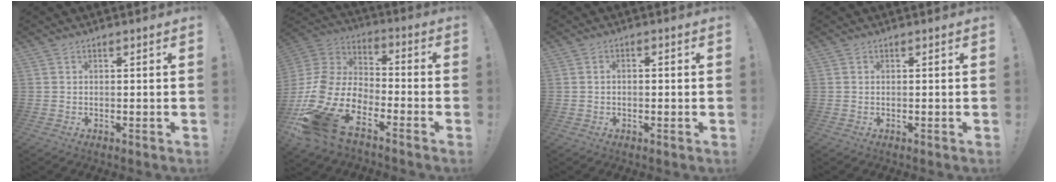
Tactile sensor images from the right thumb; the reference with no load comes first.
{"total": 18.2, "force": [-11.7, 9.5, 10.3], "torque": [-0.232, 0.049, -0.203]}
{"total": 1.6, "force": [-0.8, 1.0, 1.0], "torque": [-0.025, 0.010, -0.013]}
{"total": 0.0}